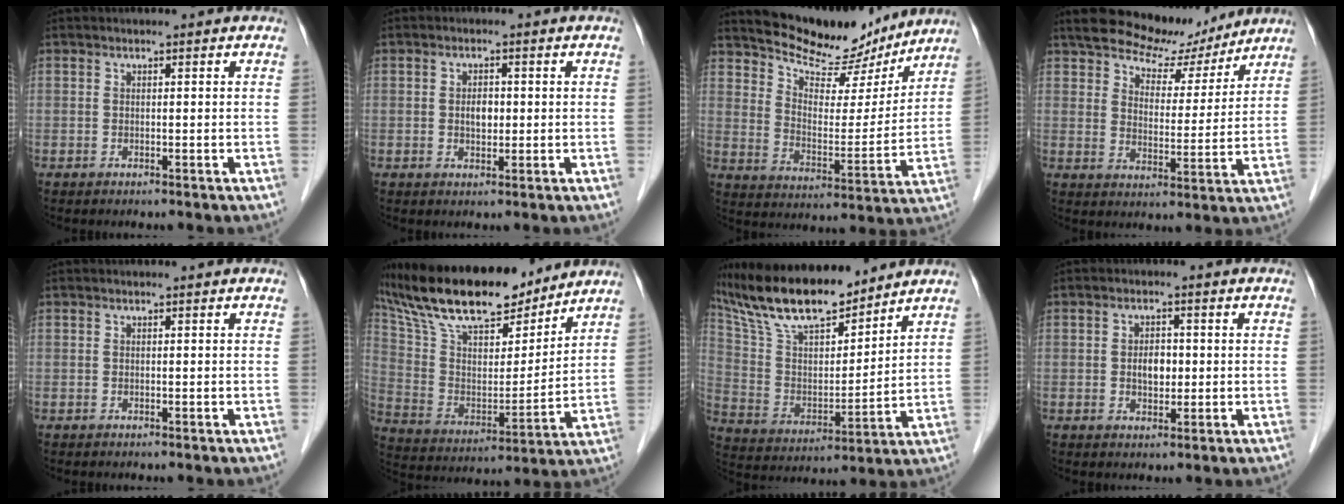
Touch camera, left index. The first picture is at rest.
{"total": 1.7, "force": [-0.1, 1.3, 1.1], "torque": [-0.019, -0.001, -0.002]}
{"total": 15.4, "force": [14.1, 4.3, 4.6], "torque": [-0.073, -0.015, 0.211]}
{"total": 10.4, "force": [9.2, 3.8, 3.0], "torque": [-0.048, 0.005, 0.138]}
{"total": 0.0}
{"total": 21.9, "force": [18.1, 6.1, 10.8], "torque": [-0.202, 0.020, 0.314]}
{"total": 17.3, "force": [14.6, 3.9, 8.4], "torque": [-0.161, 0.008, 0.272]}
{"total": 3.2, "force": [-0.3, 2.1, 2.3], "torque": [-0.039, 0.003, -0.003]}